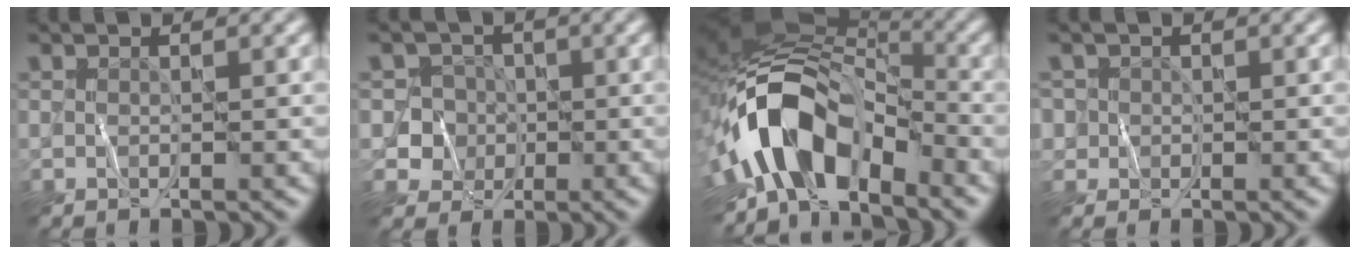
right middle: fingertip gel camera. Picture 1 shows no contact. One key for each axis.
{"total": 4.4, "fx": -1.2, "fy": 4.3, "fz": -0.2, "tx": 0.029, "ty": 0.005, "tz": -0.037}
{"total": 10.6, "fx": -5.3, "fy": 6.2, "fz": 6.9, "tx": -0.111, "ty": 0.011, "tz": -0.104}
{"total": 2.1, "fx": 0.1, "fy": 2.1, "fz": 0.0, "tx": 0.019, "ty": 0.009, "tz": -0.020}